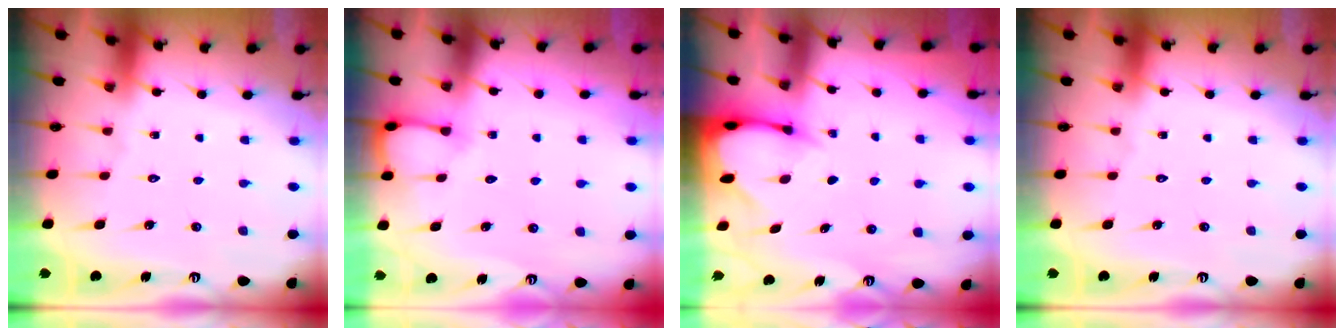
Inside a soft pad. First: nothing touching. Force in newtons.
{"total": 4.3, "press": 4.3, "slide": 0.4}
{"total": 3.0, "press": 3.0, "slide": 0.3}
{"total": 0.0}